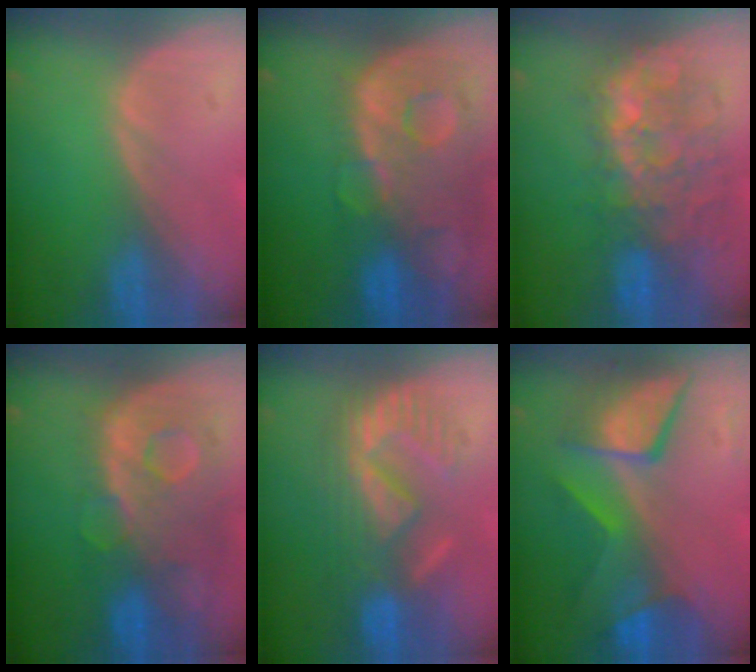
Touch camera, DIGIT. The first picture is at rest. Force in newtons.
{"total": 13.2, "press": 10.9, "slide": 7.5}
{"total": 9.6, "press": 9.3, "slide": 2.3}
{"total": 11.3, "press": 9.8, "slide": 5.6}
{"total": 9.0, "press": 8.9, "slide": 1.8}
{"total": 8.3, "press": 8.3, "slide": 0.4}